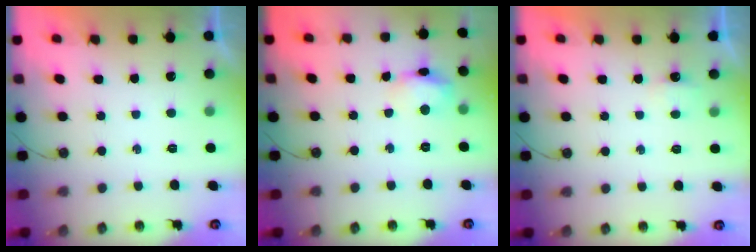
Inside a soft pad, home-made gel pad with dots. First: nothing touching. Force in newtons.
{"total": 8.1, "press": 8.0, "slide": 0.9}
{"total": 2.5, "press": 2.4, "slide": 0.5}